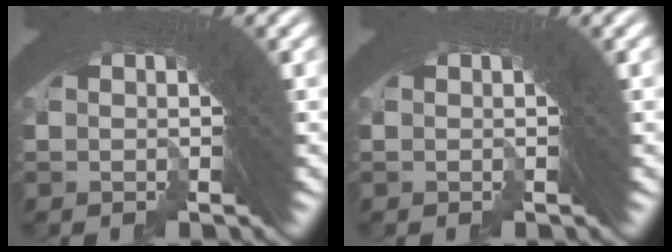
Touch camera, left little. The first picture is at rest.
{"total": 0.0}